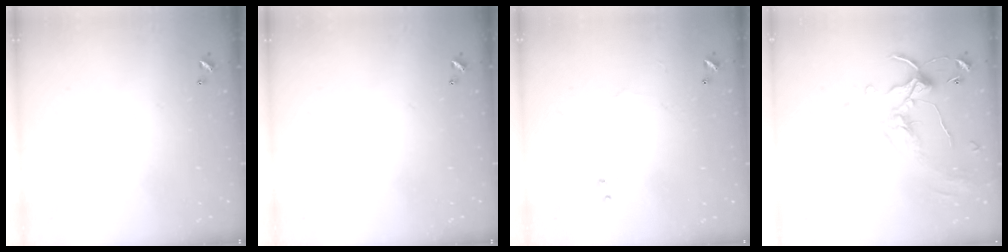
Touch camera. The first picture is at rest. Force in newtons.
{"total": 0.0}
{"total": 1.0, "press": 0.5, "slide": 0.8}
{"total": 1.1, "press": 0.5, "slide": 1.0}